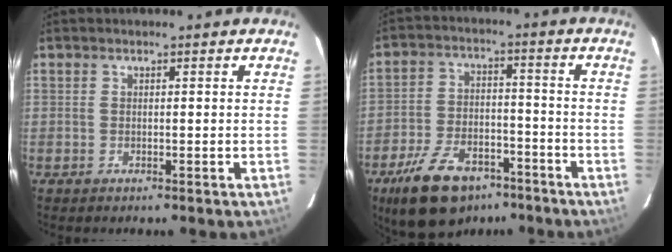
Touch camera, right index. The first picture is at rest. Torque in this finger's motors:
{"motor_torque": [1.07, -1.06, 0.51, 0.05]}